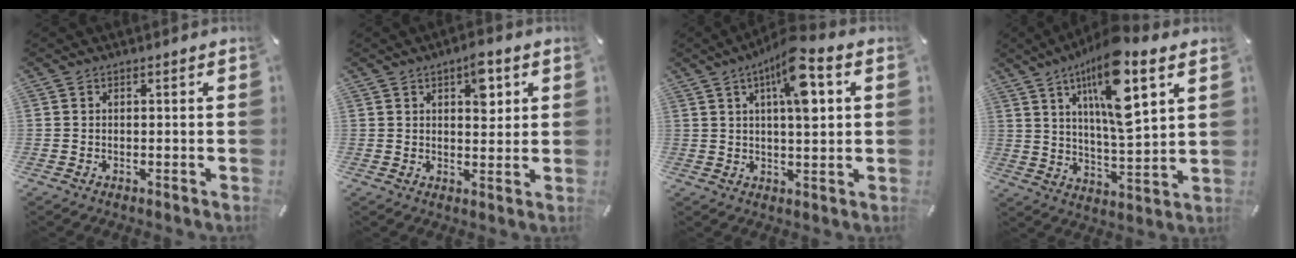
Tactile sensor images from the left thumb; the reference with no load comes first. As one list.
[{"total": 6.6, "force": [3.0, 3.6, 4.7], "torque": [-0.044, -0.014, 0.042]}, {"total": 10.7, "force": [3.9, 3.0, 9.5], "torque": [-0.160, -0.005, 0.063]}, {"total": 16.2, "force": [8.4, 4.5, 13.1], "torque": [-0.225, -0.036, 0.132]}]